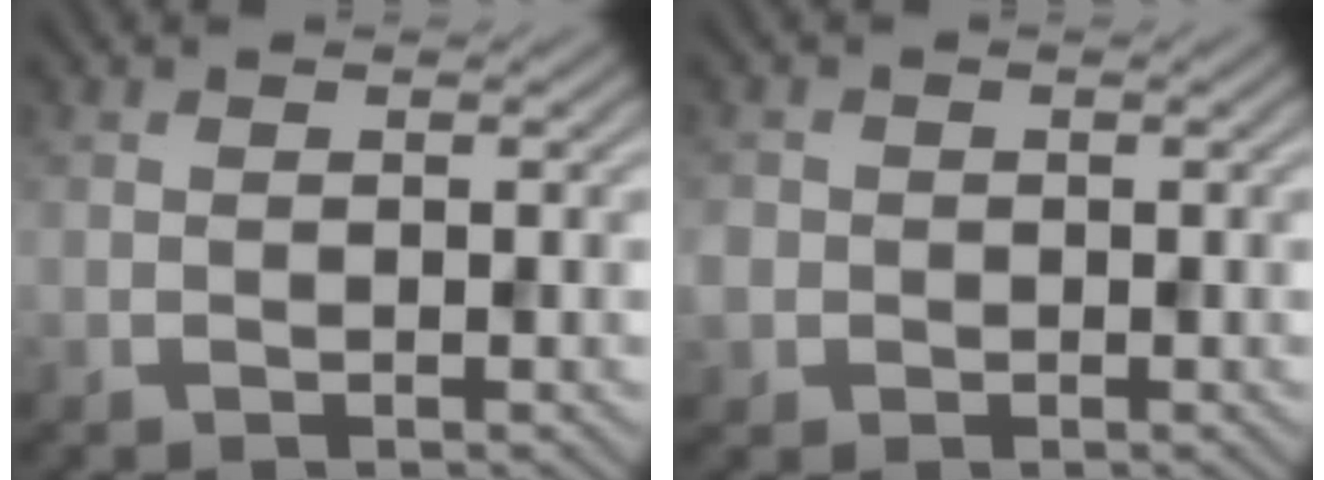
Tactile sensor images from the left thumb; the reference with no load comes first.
{"total": 2.7, "force": [-0.5, 2.5, 0.7], "torque": [-0.028, -0.004, -0.011]}